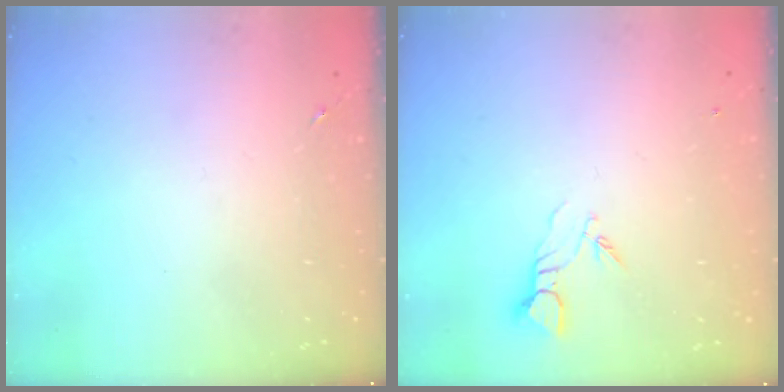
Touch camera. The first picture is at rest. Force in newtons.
{"total": 3.8, "press": 3.8, "slide": 0.3}